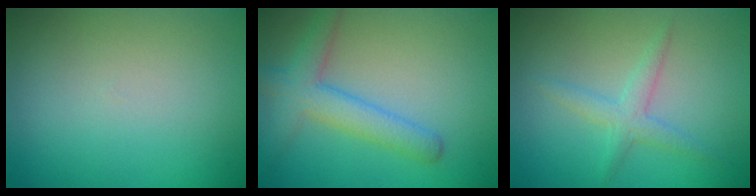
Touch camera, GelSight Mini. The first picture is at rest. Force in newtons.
{"total": 4.2, "press": 4.2, "slide": 0.1}
{"total": 2.1, "press": 2.1, "slide": 0.1}